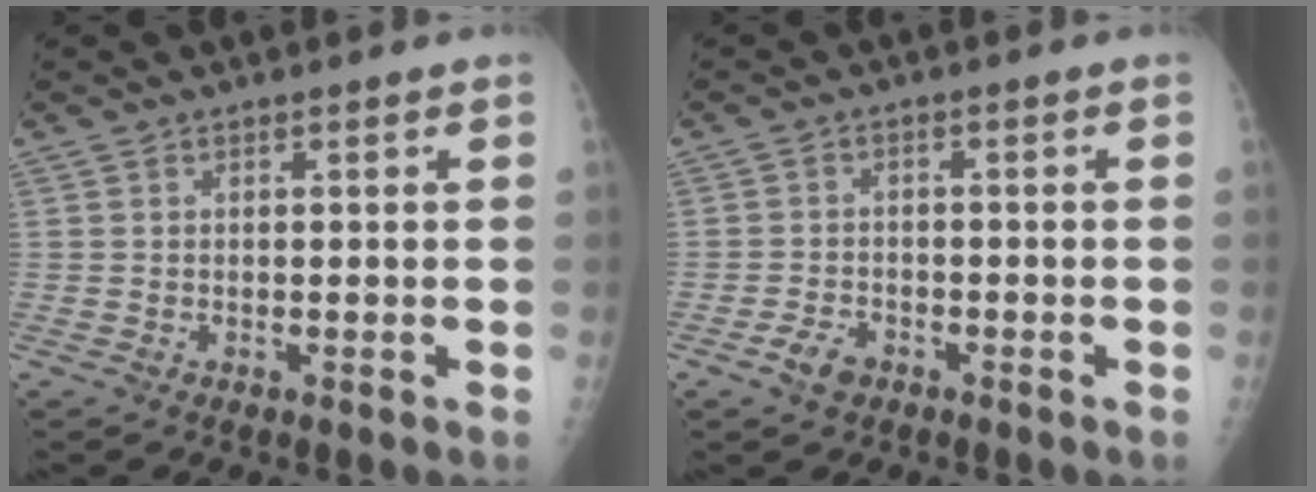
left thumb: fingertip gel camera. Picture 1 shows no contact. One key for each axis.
{"total": 3.7, "fx": -2.2, "fy": 2.3, "fz": 1.8, "tx": -0.030, "ty": 0.013, "tz": -0.038}